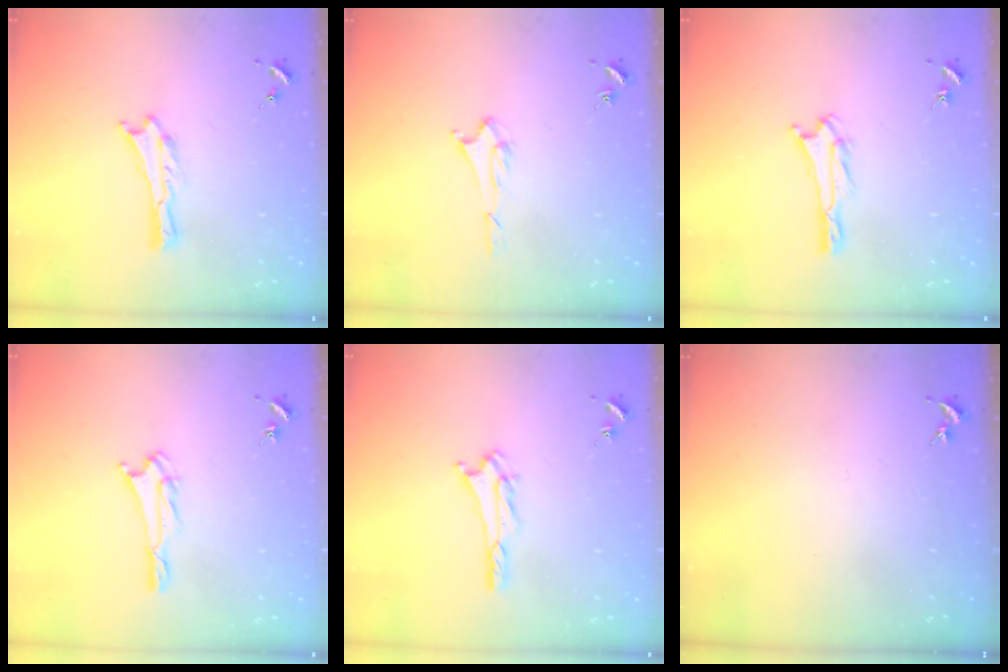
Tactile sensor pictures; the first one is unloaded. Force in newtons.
{"total": 1.5, "press": 1.5, "slide": 0.2}
{"total": 0.7, "press": 0.7, "slide": 0.1}
{"total": 1.7, "press": 1.7, "slide": 0.2}
{"total": 2.4, "press": 2.4, "slide": 0.4}
{"total": 0.0}